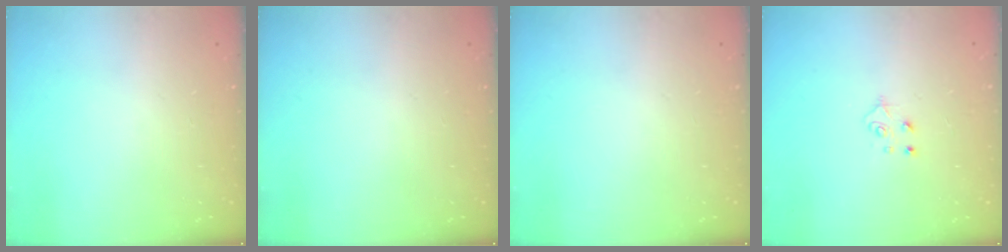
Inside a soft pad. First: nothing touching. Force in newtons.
{"total": 0.0}
{"total": 0.0}
{"total": 4.9, "press": 4.8, "slide": 0.5}